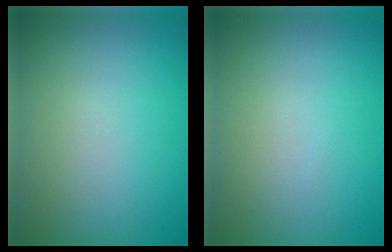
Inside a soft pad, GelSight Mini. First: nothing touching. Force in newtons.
{"total": 0.0}